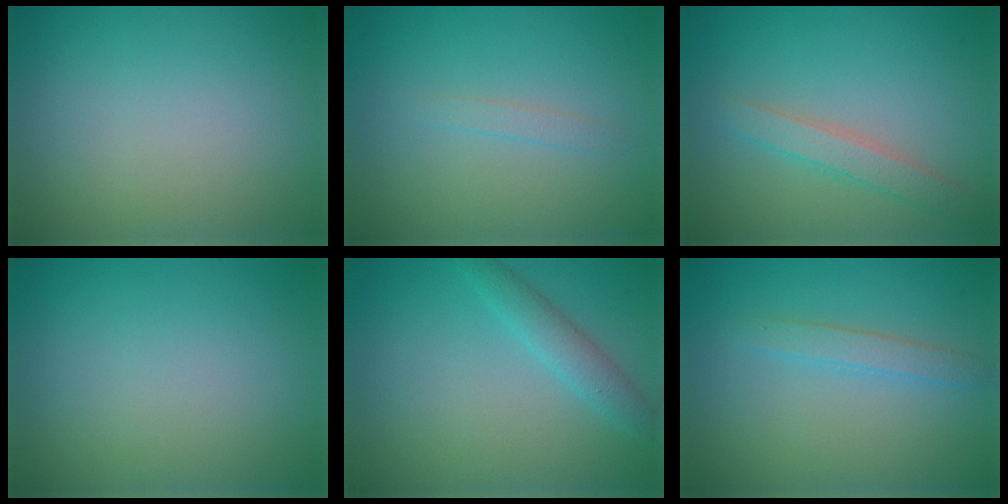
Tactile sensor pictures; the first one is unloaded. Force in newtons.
{"total": 0.8, "press": 0.8, "slide": 0.0}
{"total": 2.3, "press": 2.3, "slide": 0.1}
{"total": 0.0}
{"total": 2.3, "press": 2.3, "slide": 0.1}
{"total": 1.7, "press": 1.7, "slide": 0.0}